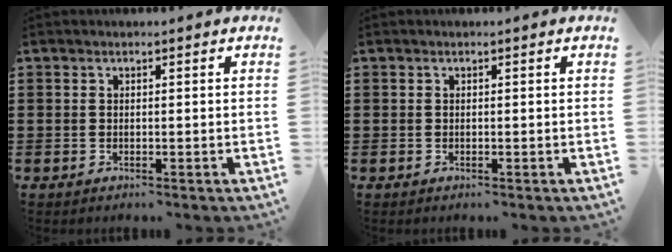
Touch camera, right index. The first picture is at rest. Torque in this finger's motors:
{"motor_torque": [0.58, 0.62, 0.00, 0.00]}